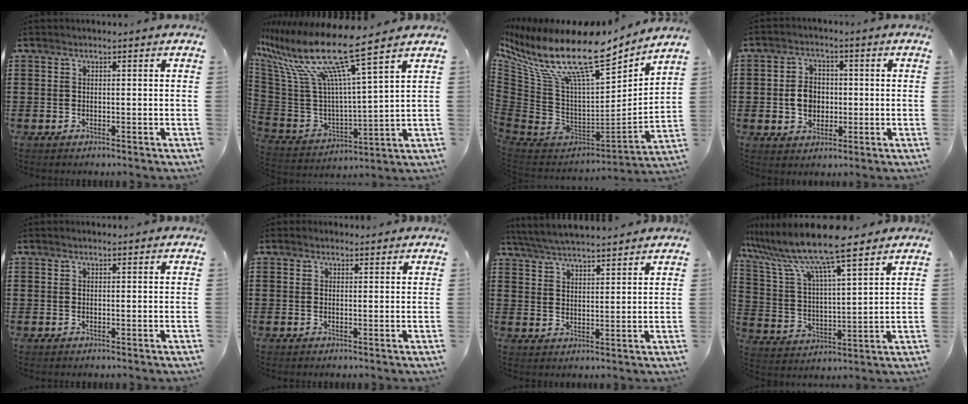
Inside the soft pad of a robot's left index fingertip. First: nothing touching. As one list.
[{"total": 14.3, "force": [10.1, 1.2, 10.1], "torque": [-0.224, -0.070, 0.163]}, {"total": 17.7, "force": [11.4, 5.4, 12.4], "torque": [-0.260, -0.077, 0.185]}, {"total": 5.1, "force": [-0.4, 4.0, 3.2], "torque": [-0.053, 0.004, -0.014]}, {"total": 0.5, "force": [0.4, 0.2, 0.3], "torque": [-0.006, 0.002, 0.008]}, {"total": 1.1, "force": [1.0, 0.5, 0.2], "torque": [-0.005, 0.004, 0.020]}, {"total": 4.9, "force": [4.8, 0.1, 1.1], "torque": [-0.038, -0.020, 0.086]}, {"total": 10.1, "force": [8.7, 0.3, 5.2], "torque": [-0.136, -0.047, 0.144]}]